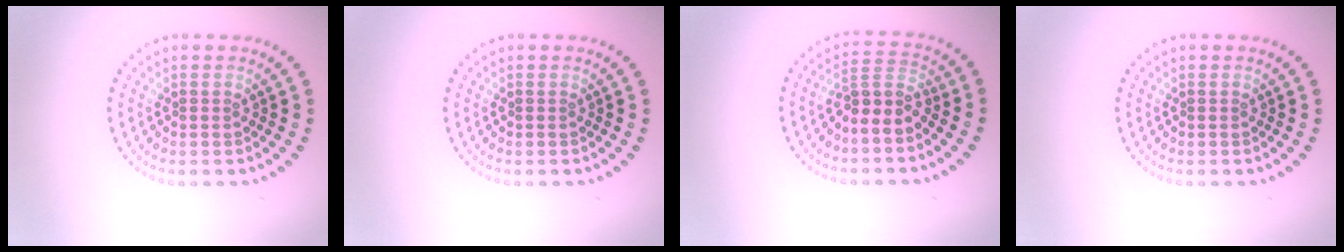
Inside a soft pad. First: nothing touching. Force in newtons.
{"total": 0.0}
{"total": 3.1, "press": 2.5, "slide": 1.8}
{"total": 0.0}